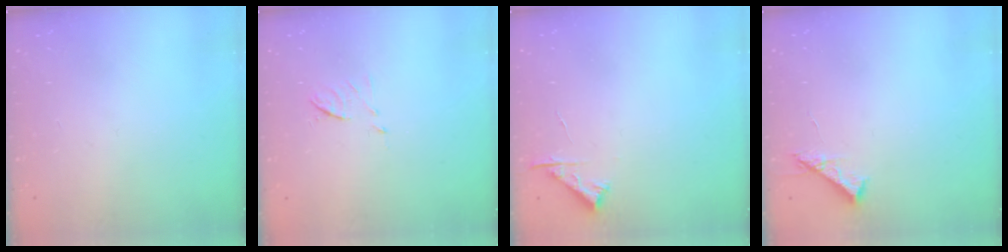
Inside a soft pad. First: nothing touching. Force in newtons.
{"total": 6.0, "press": 5.9, "slide": 0.6}
{"total": 4.7, "press": 4.6, "slide": 0.6}
{"total": 6.0, "press": 6.0, "slide": 0.5}